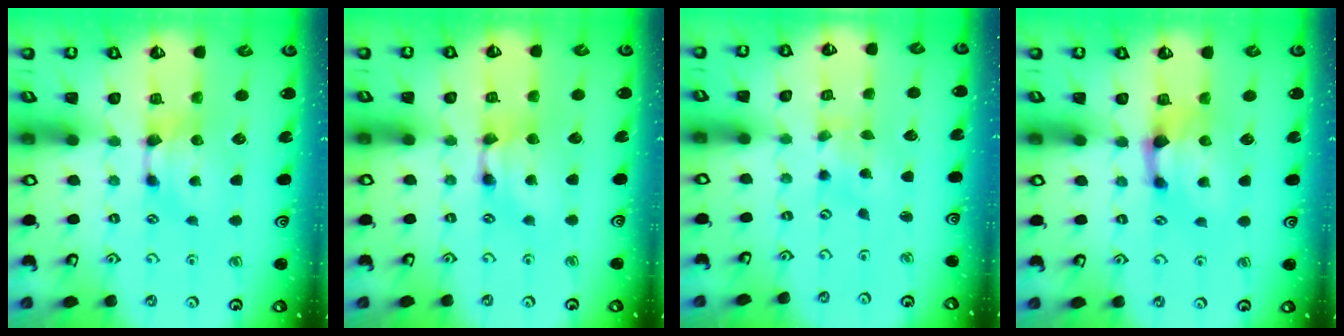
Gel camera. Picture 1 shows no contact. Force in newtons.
{"total": 1.6, "press": 1.5, "slide": 0.1}
{"total": 3.5, "press": 3.4, "slide": 0.8}
{"total": 1.7, "press": 1.1, "slide": 1.3}